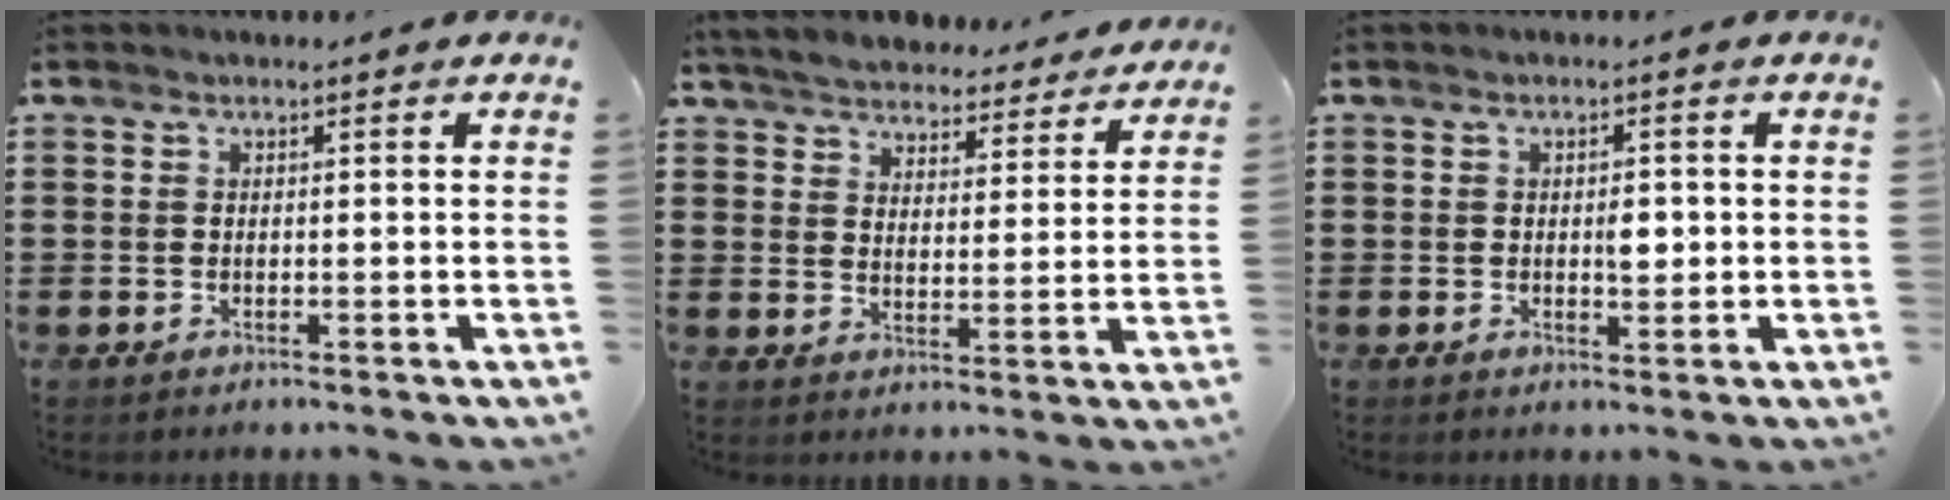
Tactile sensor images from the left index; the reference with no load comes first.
{"total": 5.1, "force": [5.1, 0.6, 0.6], "torque": [-0.041, -0.030, 0.087]}
{"total": 2.2, "force": [0.0, 1.2, 1.8], "torque": [-0.019, 0.000, -0.005]}